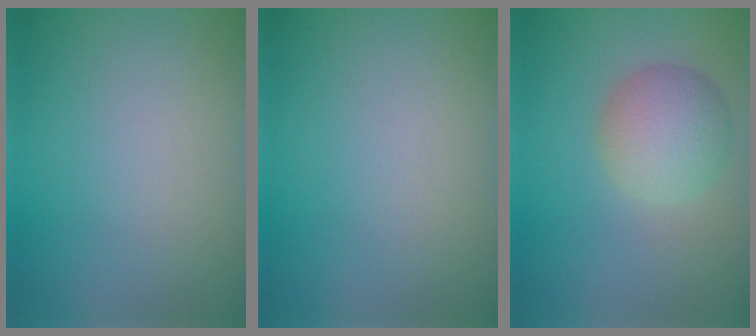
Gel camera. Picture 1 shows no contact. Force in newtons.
{"total": 0.0}
{"total": 4.1, "press": 4.1, "slide": 0.1}